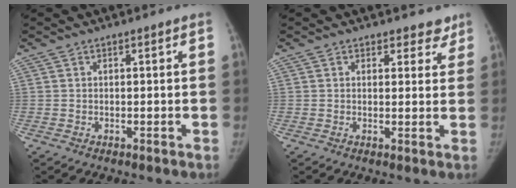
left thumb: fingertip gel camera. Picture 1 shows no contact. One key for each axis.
{"total": 3.9, "fx": 3.0, "fy": 2.4, "fz": 0.4, "tx": 0.034, "ty": -0.018, "tz": 0.027}